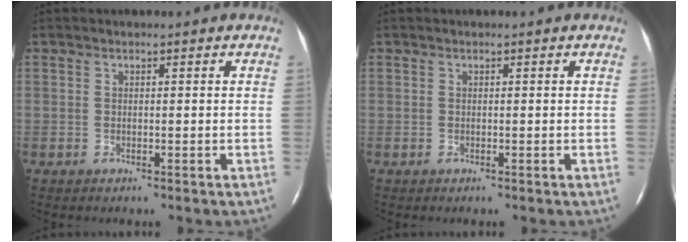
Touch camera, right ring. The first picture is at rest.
{"total": 0.0}